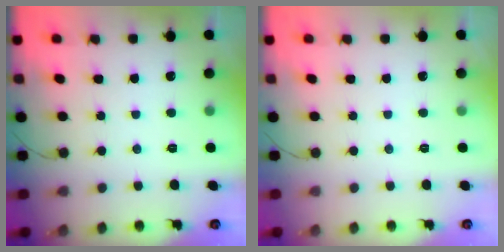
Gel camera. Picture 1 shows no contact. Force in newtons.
{"total": 0.0}